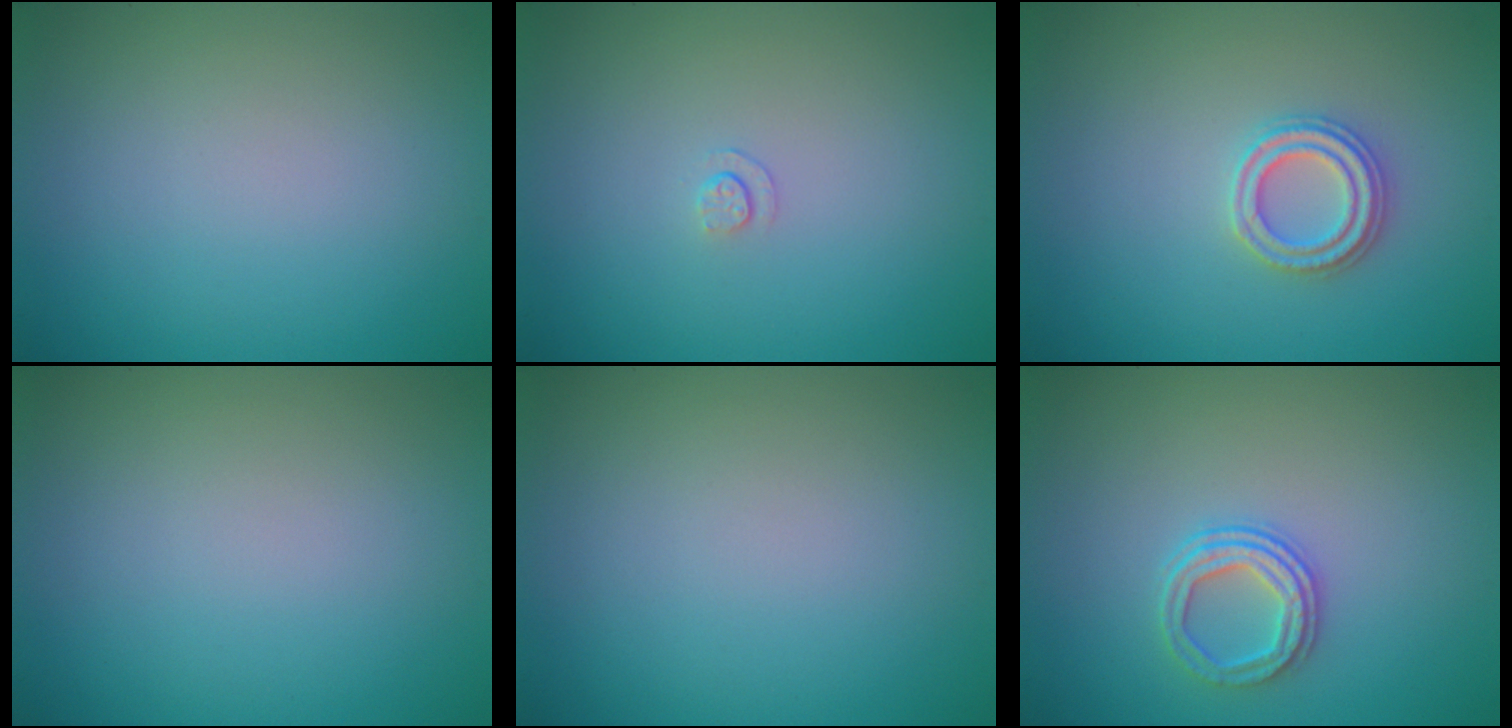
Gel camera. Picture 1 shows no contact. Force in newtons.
{"total": 0.6, "press": 0.3, "slide": 0.6}
{"total": 2.4, "press": 2.4, "slide": 0.2}
{"total": 0.0}
{"total": 0.0}
{"total": 2.7, "press": 2.4, "slide": 1.2}